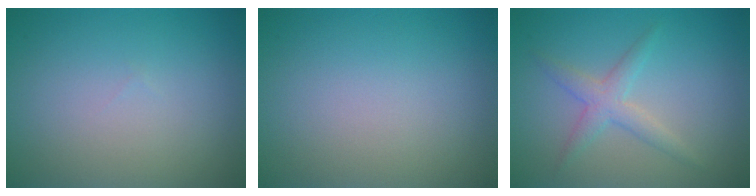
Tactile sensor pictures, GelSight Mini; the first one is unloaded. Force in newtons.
{"total": 0.0}
{"total": 2.4, "press": 2.4, "slide": 0.0}